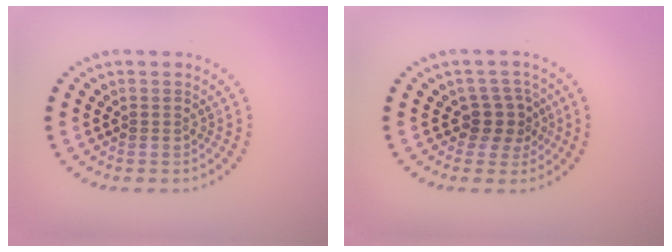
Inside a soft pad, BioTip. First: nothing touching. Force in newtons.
{"total": 2.8, "press": 2.2, "slide": 1.6}